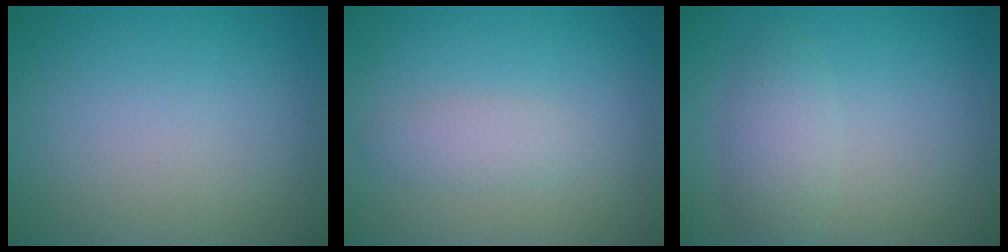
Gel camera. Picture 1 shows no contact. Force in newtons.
{"total": 1.7, "press": 1.7, "slide": 0.0}
{"total": 2.4, "press": 2.4, "slide": 0.1}